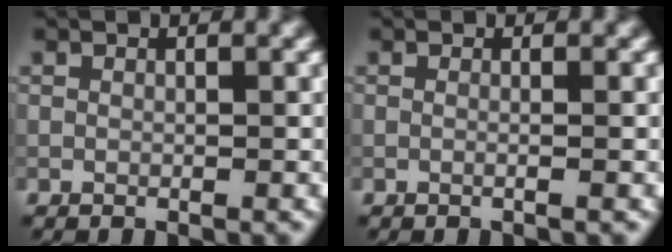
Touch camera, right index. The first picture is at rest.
{"total": 1.3, "force": [0.1, 0.6, 1.2], "torque": [-0.005, -0.010, -0.015]}